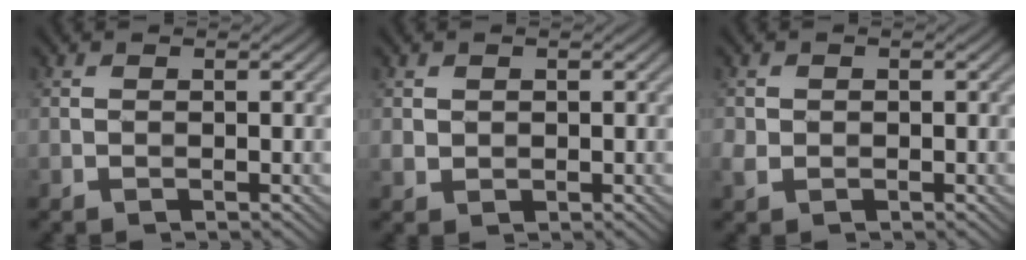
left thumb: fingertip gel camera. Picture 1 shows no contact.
{"total": 1.4, "force": [0.6, 1.2, 0.5], "torque": [-0.018, -0.003, 0.013]}
{"total": 1.8, "force": [0.1, 1.7, 0.6], "torque": [-0.022, 0.000, -0.001]}